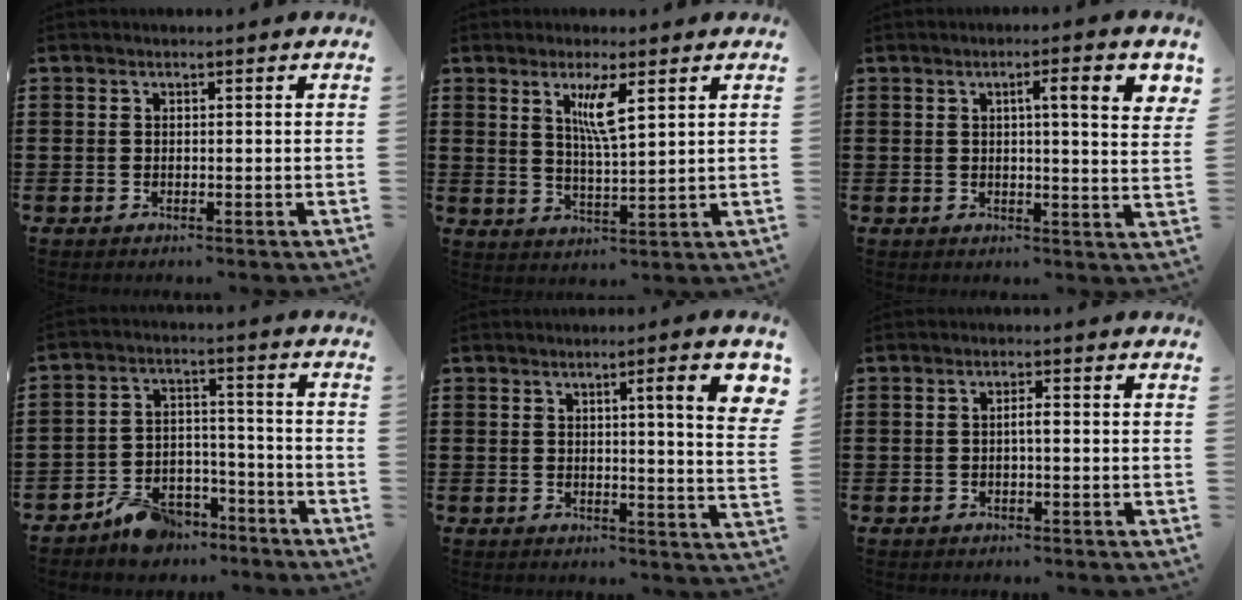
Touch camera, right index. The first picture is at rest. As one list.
[{"total": 5.5, "force": [2.5, 1.0, 4.8], "torque": [-0.095, -0.001, 0.039]}, {"total": 6.6, "force": [2.2, 0.8, 6.2], "torque": [-0.106, -0.001, 0.029]}, {"total": 7.0, "force": [-5.9, 3.2, 1.8], "torque": [-0.032, 0.030, -0.112]}, {"total": 7.7, "force": [2.9, 0.4, 7.1], "torque": [-0.113, -0.003, 0.039]}, {"total": 1.5, "force": [-0.3, 0.3, 1.4], "torque": [-0.027, 0.003, -0.006]}]